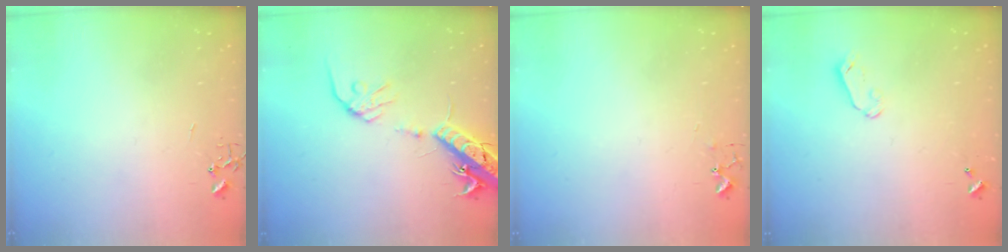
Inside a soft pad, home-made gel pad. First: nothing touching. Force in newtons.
{"total": 16.5, "press": 16.2, "slide": 3.6}
{"total": 5.6, "press": 5.5, "slide": 0.6}
{"total": 4.1, "press": 4.0, "slide": 0.4}